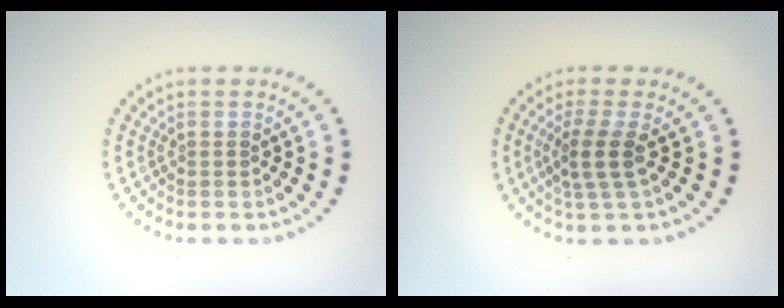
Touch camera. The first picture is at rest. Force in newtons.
{"total": 2.5, "press": 1.9, "slide": 1.6}